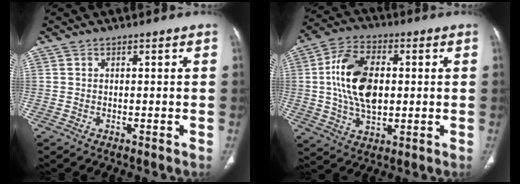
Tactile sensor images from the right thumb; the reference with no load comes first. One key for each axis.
{"total": 14.6, "fx": 1.2, "fy": 8.7, "fz": 11.6, "tx": -0.208, "ty": 0.011, "tz": 0.022}